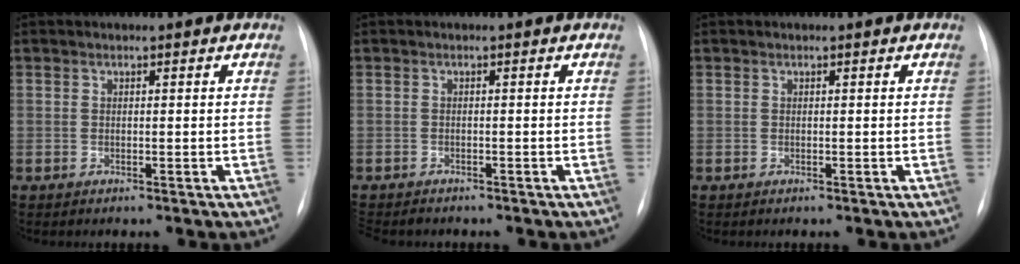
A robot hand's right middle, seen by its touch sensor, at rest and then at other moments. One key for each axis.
{"total": 4.1, "fx": -3.6, "fy": 1.7, "fz": 1.2, "tx": -0.016, "ty": -0.004, "tz": -0.050}
{"total": 0.0}